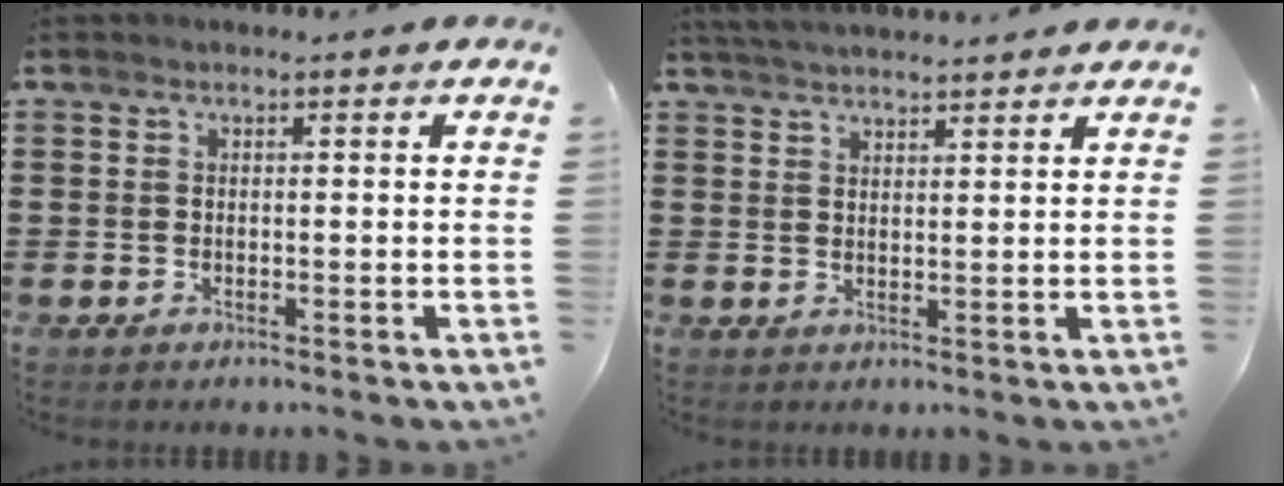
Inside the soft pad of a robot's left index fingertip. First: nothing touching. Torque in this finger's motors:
{"motor_torque": [0.15, 0.23, 0.20, 0.12]}